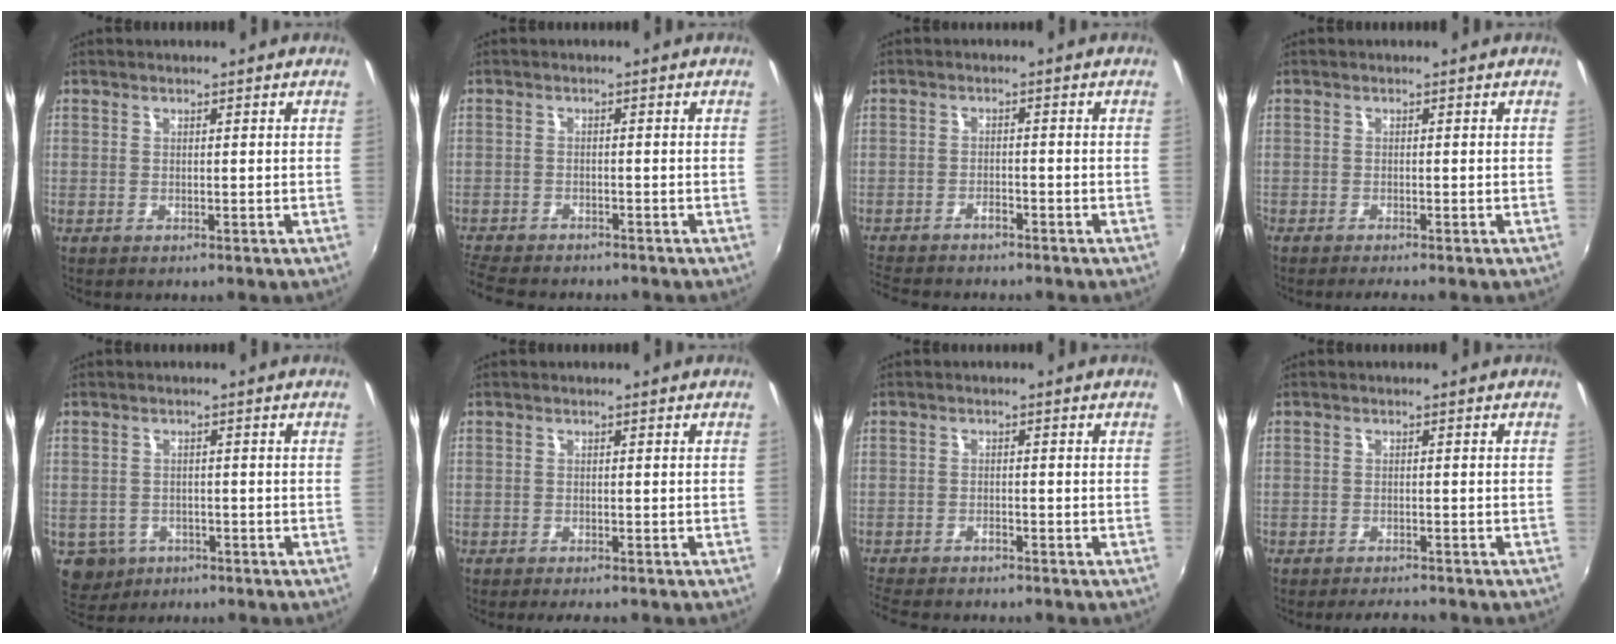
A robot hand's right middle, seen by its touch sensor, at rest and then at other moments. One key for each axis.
{"total": 8.3, "fx": -7.6, "fy": 1.9, "fz": 2.8, "tx": -0.085, "ty": -0.022, "tz": -0.129}
{"total": 6.4, "fx": -5.8, "fy": 1.5, "fz": 2.1, "tx": -0.065, "ty": -0.014, "tz": -0.098}
{"total": 1.8, "fx": -1.7, "fy": -0.2, "fz": 0.7, "tx": -0.021, "ty": -0.010, "tz": -0.032}
{"total": 5.4, "fx": -2.3, "fy": 4.7, "fz": 1.6, "tx": -0.042, "ty": -0.005, "tz": -0.027}
{"total": 3.3, "fx": -2.8, "fy": 0.8, "fz": 1.6, "tx": -0.034, "ty": -0.013, "tz": -0.044}
{"total": 6.2, "fx": -5.7, "fy": 1.3, "fz": 2.1, "tx": -0.064, "ty": -0.019, "tz": -0.097}
{"total": 4.0, "fx": -3.7, "fy": 0.7, "fz": 1.4, "tx": -0.036, "ty": -0.010, "tz": -0.056}